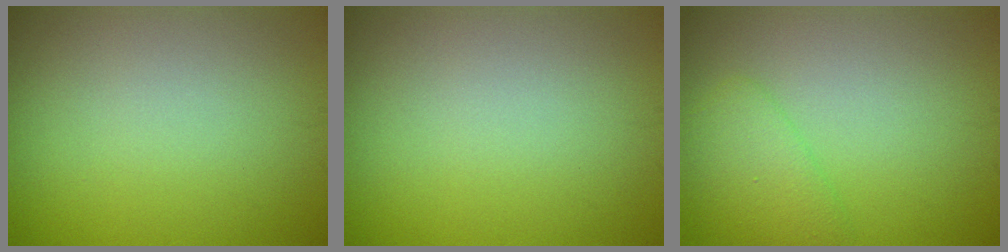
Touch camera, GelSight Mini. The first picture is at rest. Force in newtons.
{"total": 0.0}
{"total": 2.4, "press": 2.4, "slide": 0.1}